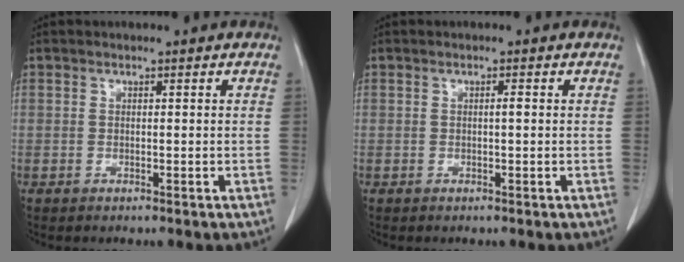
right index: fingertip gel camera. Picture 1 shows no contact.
{"total": 0.7, "force": [0.0, 0.0, 0.7], "torque": [-0.011, 0.001, 0.000]}